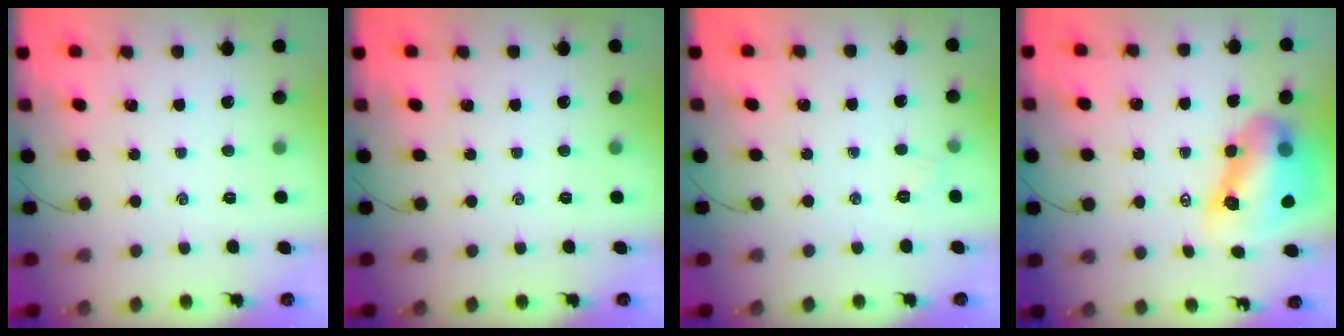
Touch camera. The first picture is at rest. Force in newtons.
{"total": 0.0}
{"total": 3.9, "press": 3.8, "slide": 1.0}
{"total": 12.8, "press": 12.2, "slide": 3.7}